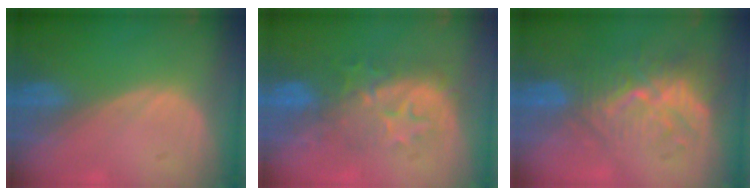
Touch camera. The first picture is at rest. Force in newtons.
{"total": 8.4, "press": 8.2, "slide": 1.4}
{"total": 9.9, "press": 8.6, "slide": 4.9}